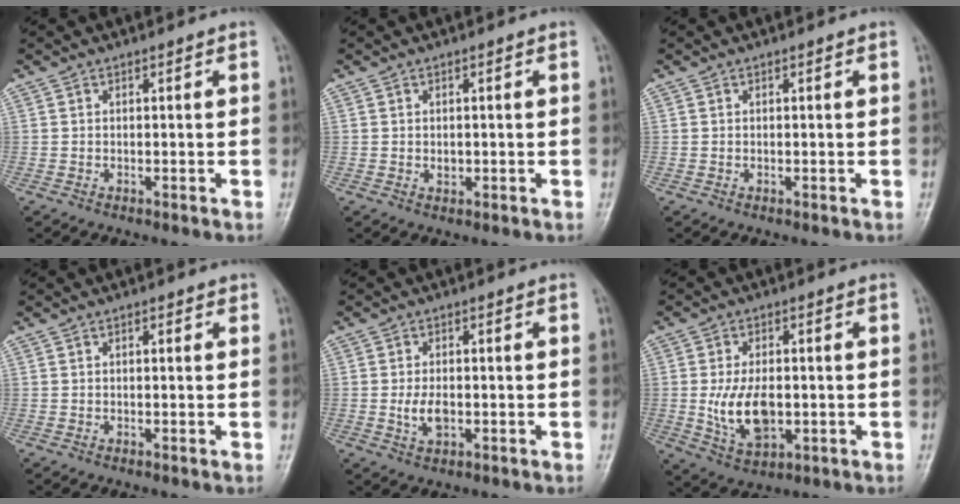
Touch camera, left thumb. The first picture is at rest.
{"total": 1.3, "force": [-0.1, 1.1, 0.8], "torque": [-0.007, 0.002, 0.000]}
{"total": 0.0}
{"total": 0.7, "force": [0.3, 0.4, 0.5], "torque": [-0.005, 0.001, 0.001]}
{"total": 3.8, "force": [-0.8, 2.2, 3.0], "torque": [-0.057, 0.002, -0.011]}
{"total": 9.6, "force": [-1.1, 5.6, 7.7], "torque": [-0.131, -0.003, -0.009]}